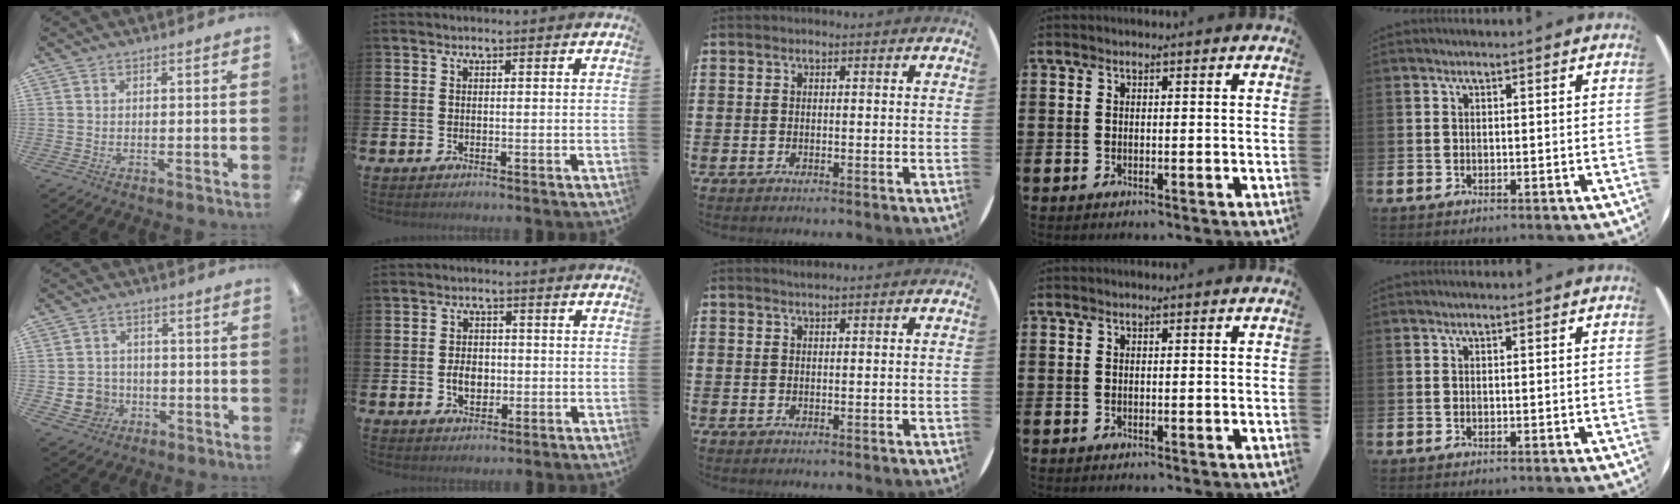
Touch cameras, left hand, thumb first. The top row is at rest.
{"thumb": {"total": 6.4, "force": [-2.0, 5.8, 1.8], "torque": [-0.039, 0.016, -0.033]}, "index": {"total": 3.7, "force": [-0.7, 2.7, 2.4], "torque": [-0.030, -0.002, -0.018]}, "middle": {"total": 0.8, "force": [0.8, -0.1, 0.0], "torque": [0.000, -0.001, 0.015]}}